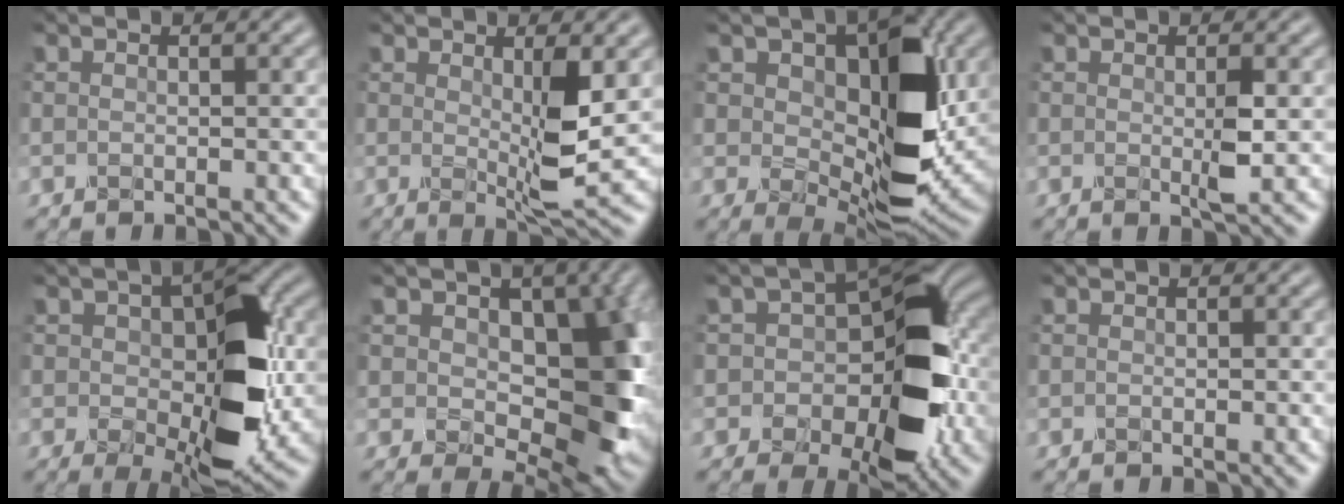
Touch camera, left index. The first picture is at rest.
{"total": 4.3, "force": [0.5, 0.8, 4.2], "torque": [-0.070, -0.014, 0.011]}
{"total": 12.4, "force": [2.0, 7.1, 9.9], "torque": [-0.146, -0.014, 0.037]}
{"total": 1.9, "force": [0.0, 0.2, 1.9], "torque": [-0.032, -0.004, -0.002]}
{"total": 10.5, "force": [-0.3, 5.6, 8.9], "torque": [-0.138, -0.005, 0.005]}
{"total": 12.0, "force": [1.7, 7.7, 9.0], "torque": [-0.114, -0.011, 0.029]}
{"total": 10.7, "force": [-1.3, 6.4, 8.5], "torque": [-0.106, 0.012, -0.024]}
{"total": 0.0}